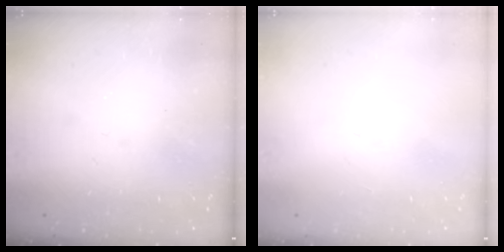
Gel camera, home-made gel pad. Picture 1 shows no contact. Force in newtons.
{"total": 0.0}